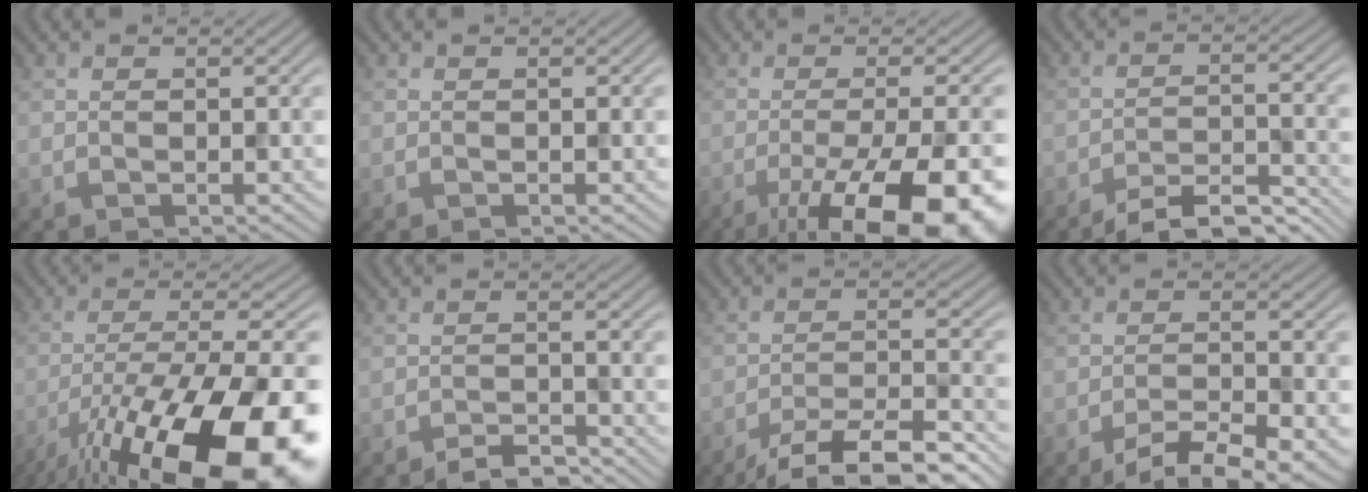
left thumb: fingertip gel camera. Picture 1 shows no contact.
{"total": 0.0}
{"total": 16.5, "force": [-8.7, 4.5, 13.2], "torque": [-0.177, -0.013, -0.126]}
{"total": 7.2, "force": [-6.2, 1.3, 3.5], "torque": [-0.062, -0.001, -0.098]}
{"total": 20.7, "force": [-12.0, 6.6, 15.5], "torque": [-0.255, -0.035, -0.189]}
{"total": 3.4, "force": [-3.0, 0.5, 1.4], "torque": [-0.021, 0.003, -0.056]}
{"total": 11.4, "force": [-8.8, 2.2, 6.8], "torque": [-0.118, -0.004, -0.144]}
{"total": 7.0, "force": [-4.7, 1.6, 4.9], "torque": [-0.086, -0.002, -0.078]}